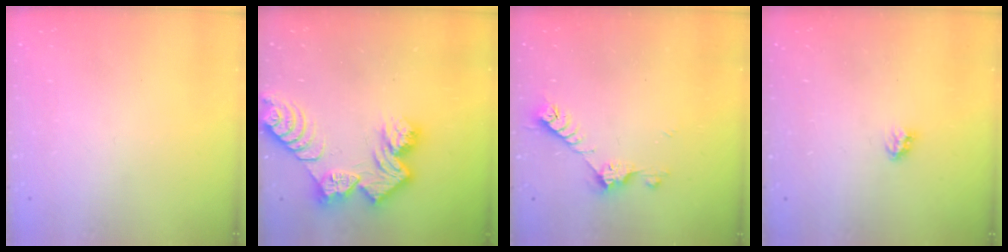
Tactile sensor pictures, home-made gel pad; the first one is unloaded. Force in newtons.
{"total": 12.5, "press": 12.5, "slide": 1.1}
{"total": 7.2, "press": 7.2, "slide": 0.9}
{"total": 2.8, "press": 2.8, "slide": 0.5}